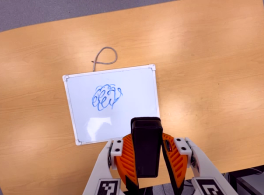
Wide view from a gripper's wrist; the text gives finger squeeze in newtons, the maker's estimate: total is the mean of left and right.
{"total": 8.1, "left": 6.6, "right": 9.6}